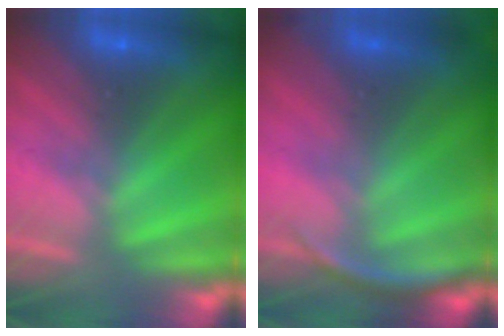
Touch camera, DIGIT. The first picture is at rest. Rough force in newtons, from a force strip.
{"total": 2.9}